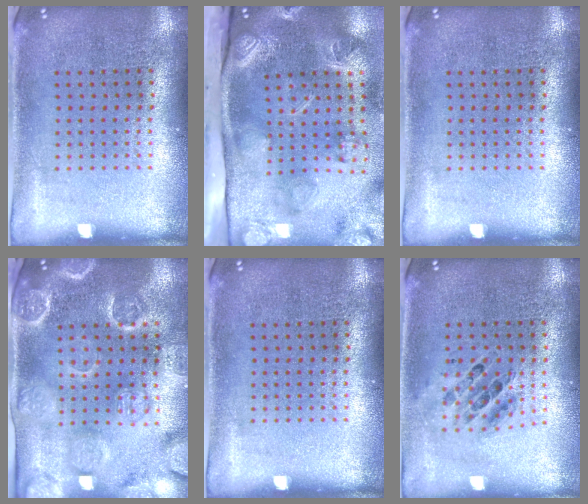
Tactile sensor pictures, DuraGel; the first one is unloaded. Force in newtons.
{"total": 4.6, "press": 3.2, "slide": 3.3}
{"total": 0.0}
{"total": 3.9, "press": 3.6, "slide": 1.5}
{"total": 0.0}
{"total": 0.7, "press": 0.7, "slide": 0.2}